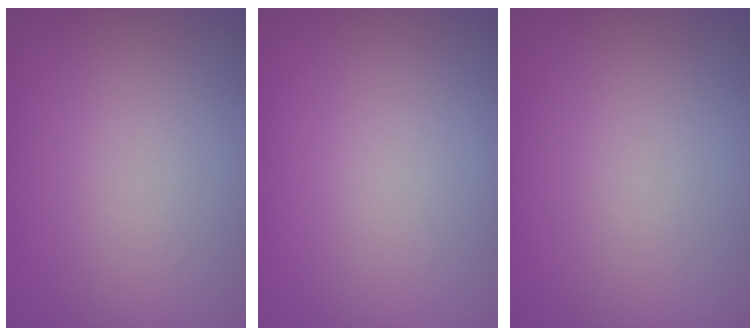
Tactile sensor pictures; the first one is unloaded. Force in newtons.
{"total": 0.0}
{"total": 0.0}